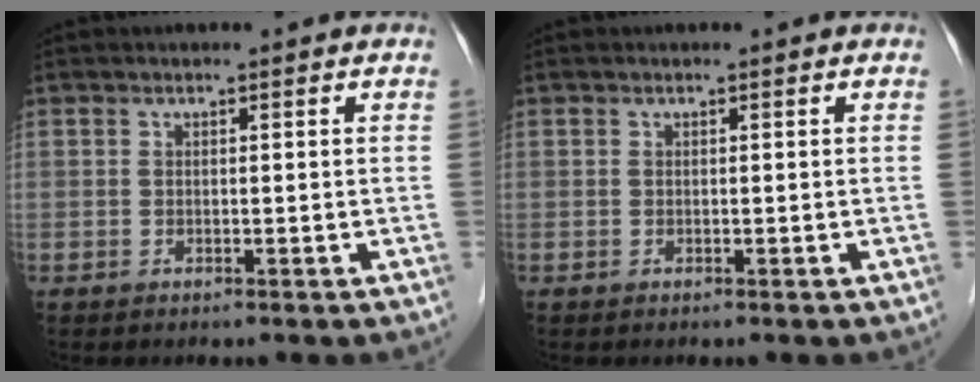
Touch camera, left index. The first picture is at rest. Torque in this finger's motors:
{"motor_torque": [0.01, 0.00, 0.00, 0.00]}